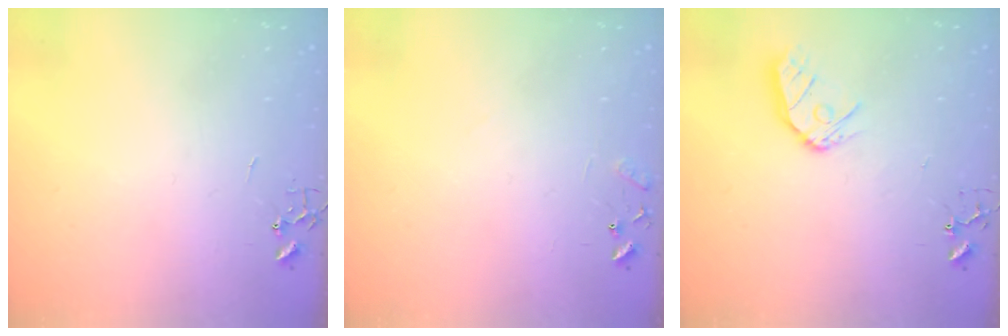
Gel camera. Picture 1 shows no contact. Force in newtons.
{"total": 8.3, "press": 8.3, "slide": 0.6}
{"total": 10.7, "press": 10.6, "slide": 1.2}